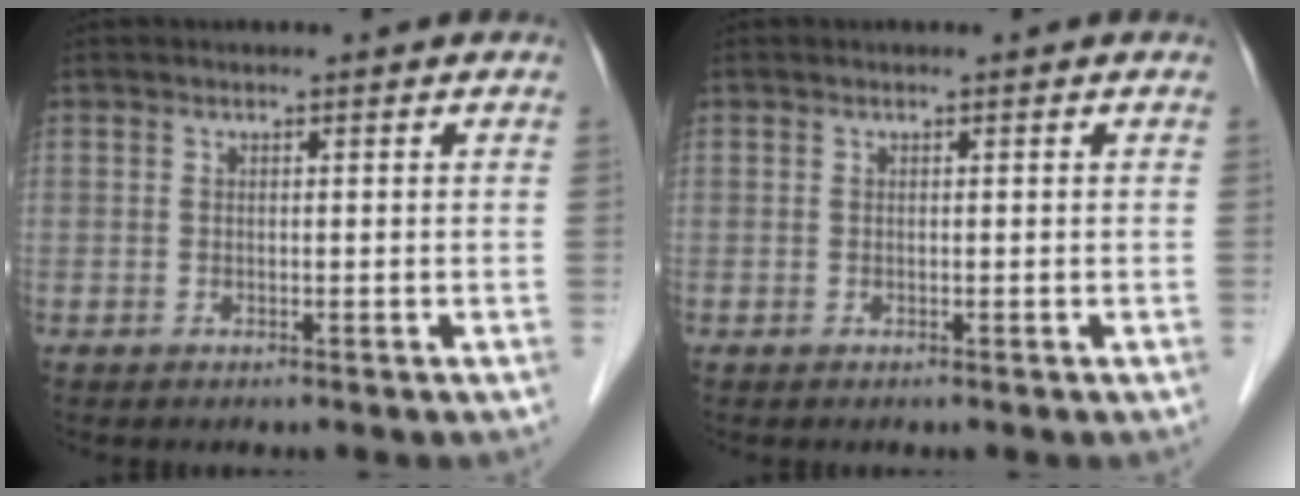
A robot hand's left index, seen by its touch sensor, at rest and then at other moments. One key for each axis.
{"total": 0.0}